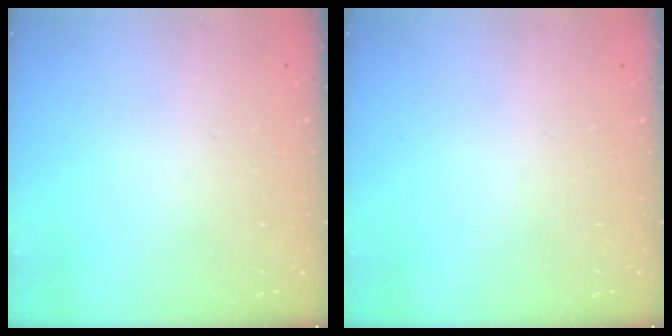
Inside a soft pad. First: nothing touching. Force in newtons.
{"total": 0.0}